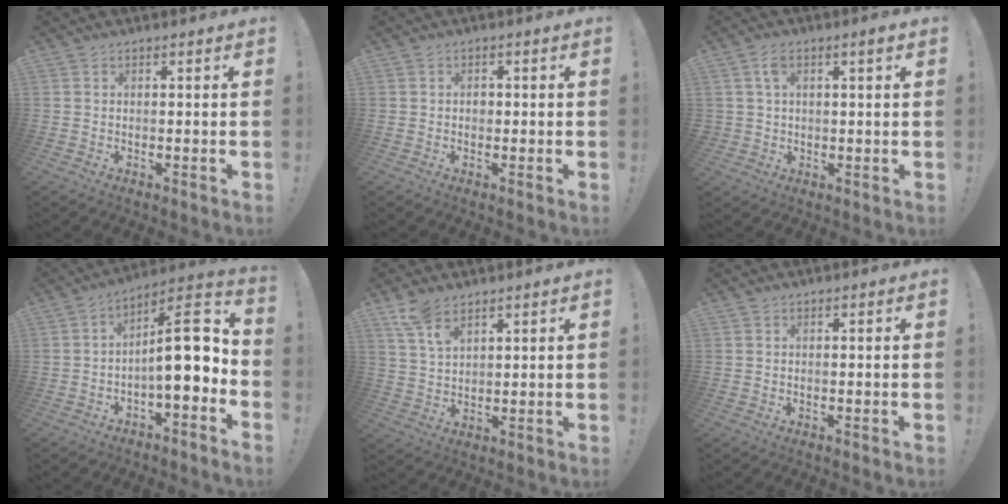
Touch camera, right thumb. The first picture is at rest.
{"total": 1.5, "force": [-0.5, 1.2, 0.8], "torque": [-0.016, 0.008, -0.009]}
{"total": 4.5, "force": [1.5, 2.3, 3.5], "torque": [-0.053, 0.001, 0.026]}
{"total": 14.4, "force": [-0.4, 5.1, 13.5], "torque": [-0.193, 0.014, -0.006]}
{"total": 6.9, "force": [5.0, 2.9, 3.7], "torque": [-0.075, -0.023, 0.096]}
{"total": 0.0}